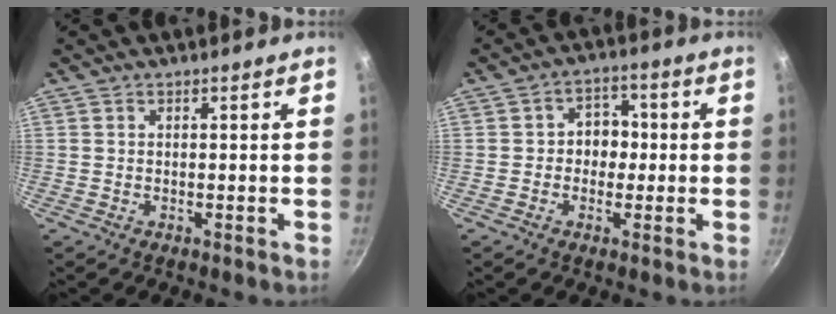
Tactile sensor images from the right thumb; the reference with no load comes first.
{"total": 5.5, "force": [-0.3, 4.6, 2.9], "torque": [0.006, 0.012, -0.010]}